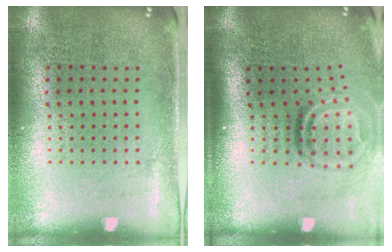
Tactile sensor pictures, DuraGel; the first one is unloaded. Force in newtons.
{"total": 1.9, "press": 1.1, "slide": 1.6}